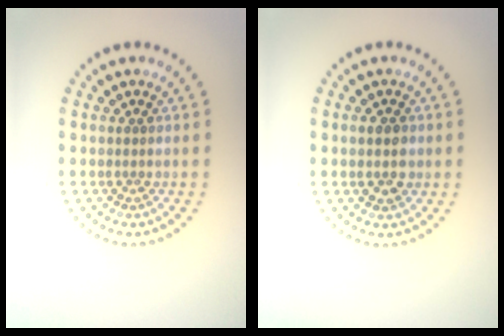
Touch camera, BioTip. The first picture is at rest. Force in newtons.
{"total": 2.6, "press": 2.6, "slide": 0.1}